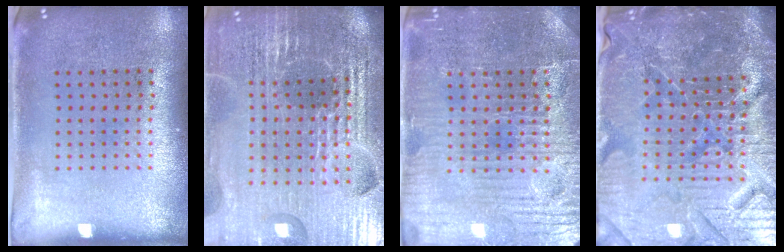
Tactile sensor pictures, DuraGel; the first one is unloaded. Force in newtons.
{"total": 6.3, "press": 5.6, "slide": 2.8}
{"total": 4.6, "press": 4.4, "slide": 1.2}
{"total": 6.3, "press": 5.7, "slide": 2.8}